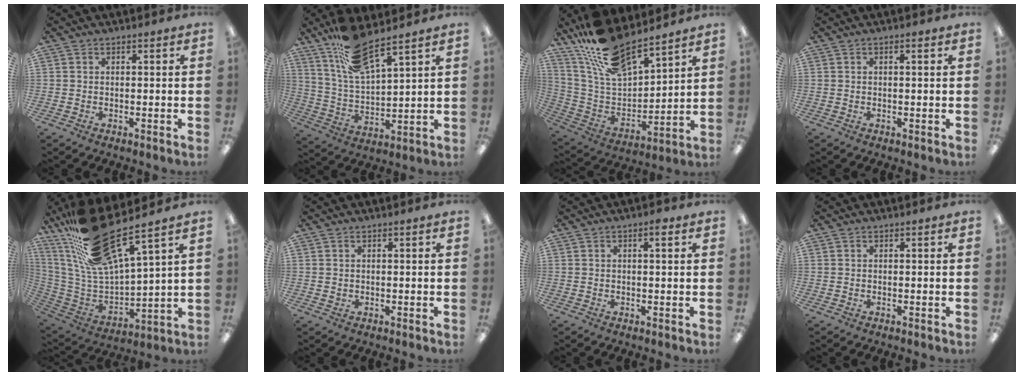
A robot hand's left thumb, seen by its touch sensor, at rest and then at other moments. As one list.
[{"total": 13.6, "force": [10.6, 3.6, 7.9], "torque": [-0.164, -0.047, 0.188]}, {"total": 17.4, "force": [15.1, 5.0, 7.1], "torque": [-0.167, -0.097, 0.275]}, {"total": 1.0, "force": [0.4, 0.2, 0.9], "torque": [-0.018, 0.001, 0.007]}, {"total": 23.8, "force": [17.9, 5.8, 14.5], "torque": [-0.281, -0.116, 0.299]}, {"total": 0.6, "force": [0.5, 0.4, 0.2], "torque": [-0.004, 0.001, 0.008]}, {"total": 2.2, "force": [1.2, 0.5, 1.7], "torque": [-0.021, -0.003, 0.016]}, {"total": 0.0}]